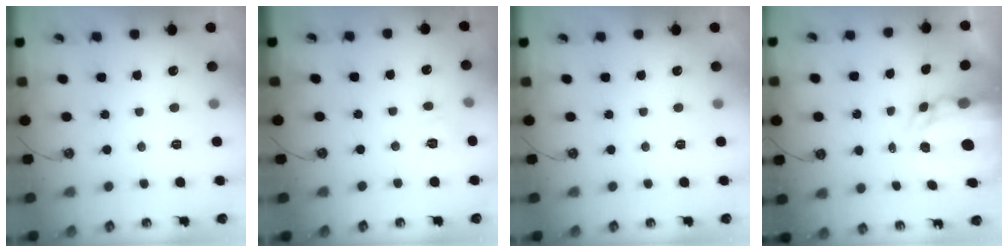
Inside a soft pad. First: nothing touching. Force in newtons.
{"total": 5.5, "press": 5.5, "slide": 0.5}
{"total": 0.0}
{"total": 7.7, "press": 7.7, "slide": 0.6}